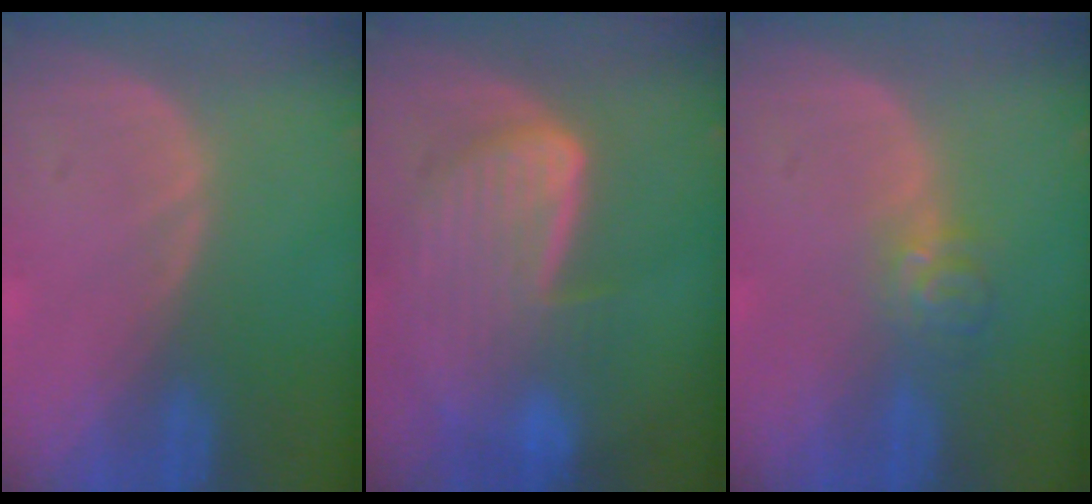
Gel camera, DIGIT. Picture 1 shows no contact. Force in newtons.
{"total": 9.0, "press": 7.9, "slide": 4.2}
{"total": 3.6, "press": 3.5, "slide": 1.0}